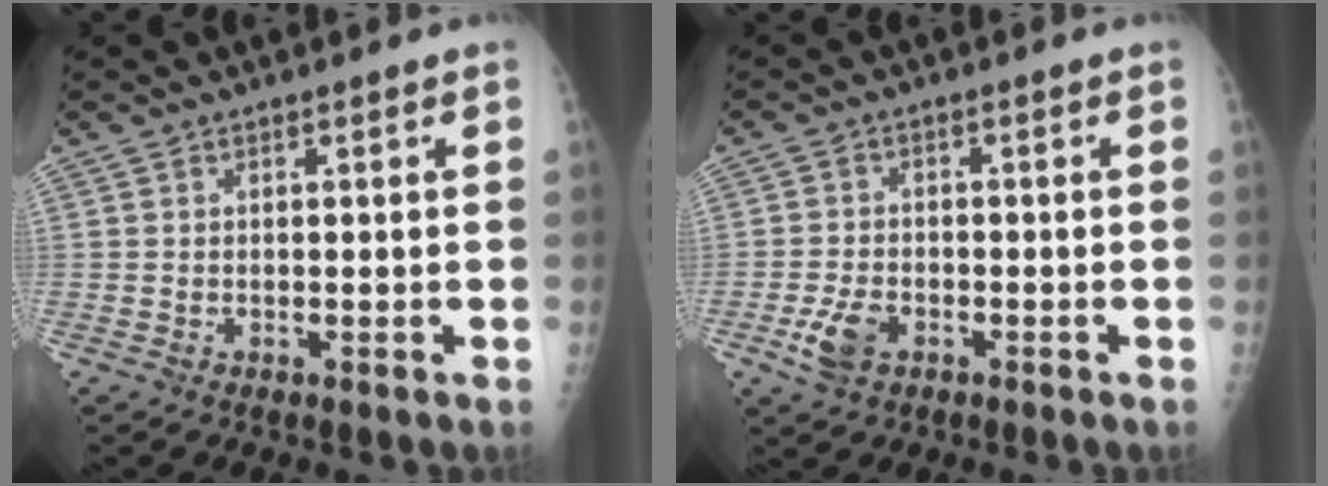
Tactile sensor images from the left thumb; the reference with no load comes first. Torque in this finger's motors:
{"motor_torque": [-0.53, 0.61, 0.40, 0.18, 0.04]}